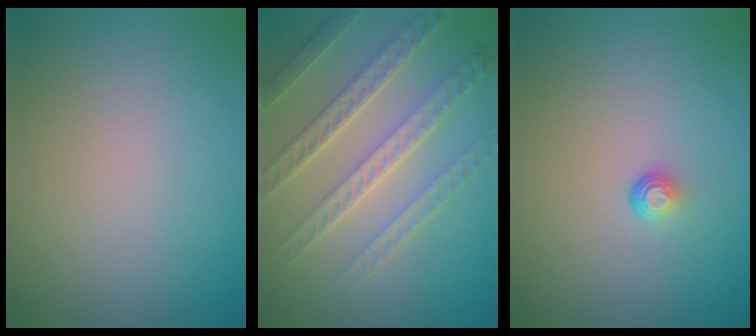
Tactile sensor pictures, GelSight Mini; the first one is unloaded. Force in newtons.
{"total": 4.5, "press": 4.4, "slide": 0.9}
{"total": 1.0, "press": 0.6, "slide": 0.8}